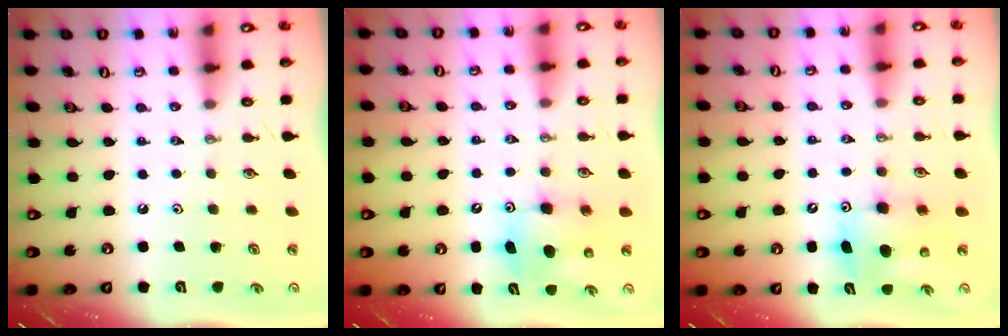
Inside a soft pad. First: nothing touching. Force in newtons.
{"total": 8.2, "press": 8.0, "slide": 1.7}
{"total": 8.8, "press": 8.7, "slide": 0.8}